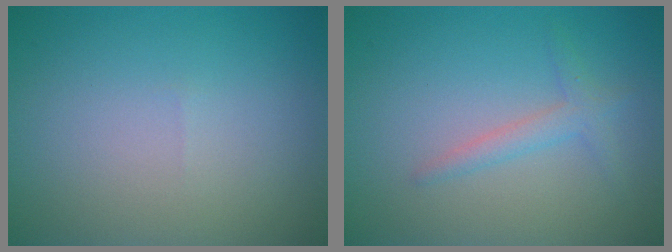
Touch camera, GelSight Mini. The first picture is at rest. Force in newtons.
{"total": 1.7, "press": 1.7, "slide": 0.1}